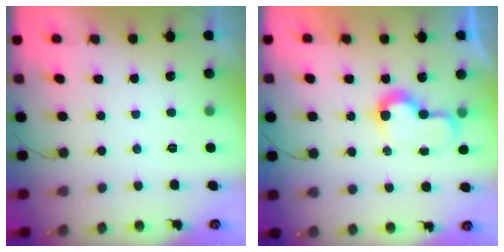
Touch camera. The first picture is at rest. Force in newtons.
{"total": 8.1, "press": 8.1, "slide": 0.2}